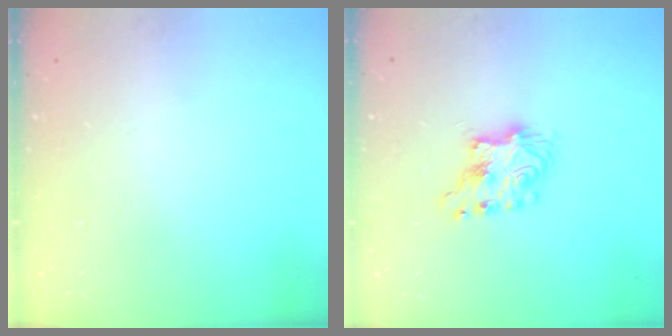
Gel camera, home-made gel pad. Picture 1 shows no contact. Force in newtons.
{"total": 7.5, "press": 7.5, "slide": 0.4}